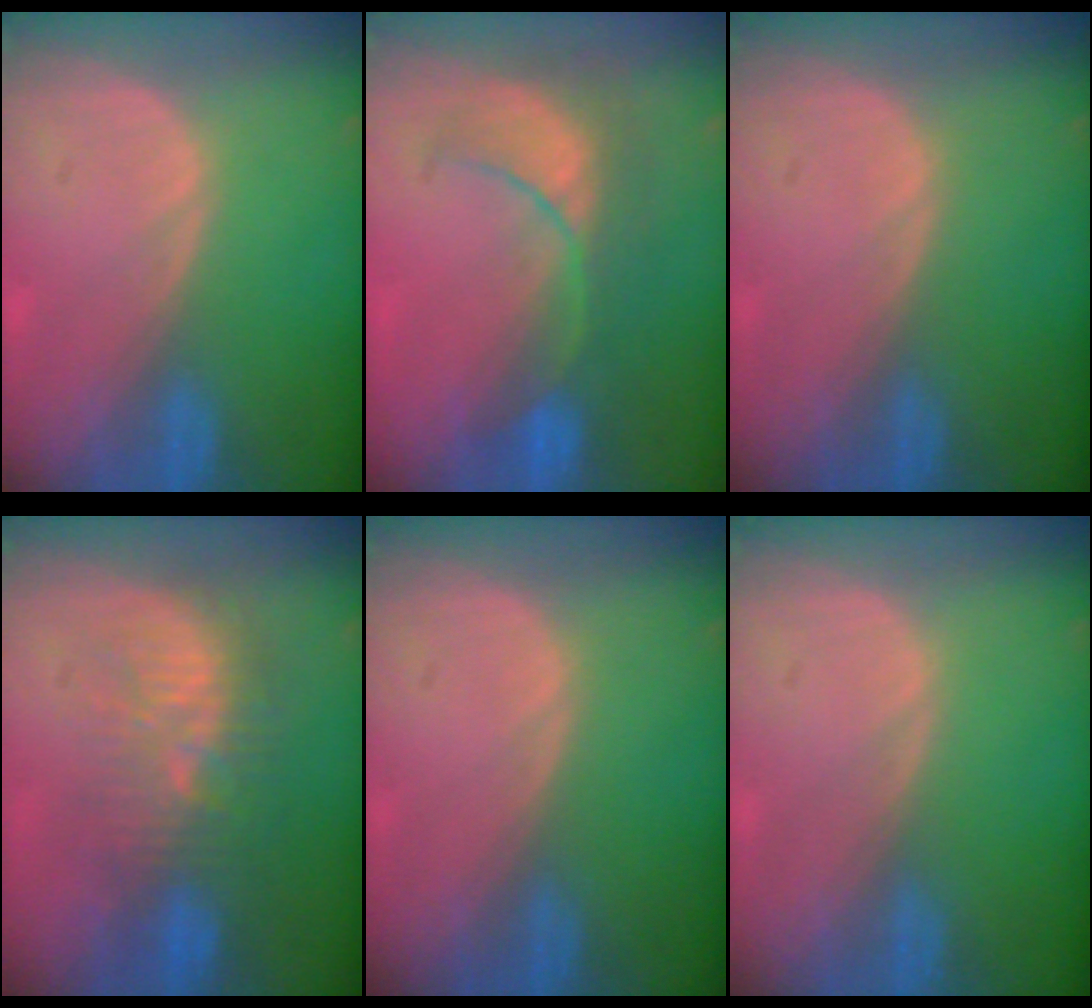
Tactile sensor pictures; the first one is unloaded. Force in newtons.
{"total": 8.0, "press": 7.8, "slide": 1.6}
{"total": 0.0}
{"total": 9.6, "press": 9.2, "slide": 2.8}
{"total": 0.0}
{"total": 0.0}